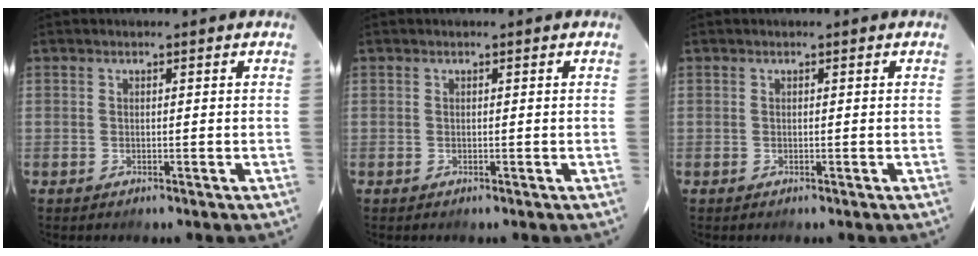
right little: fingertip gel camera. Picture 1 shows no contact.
{"total": 0.0}
{"total": 0.0}